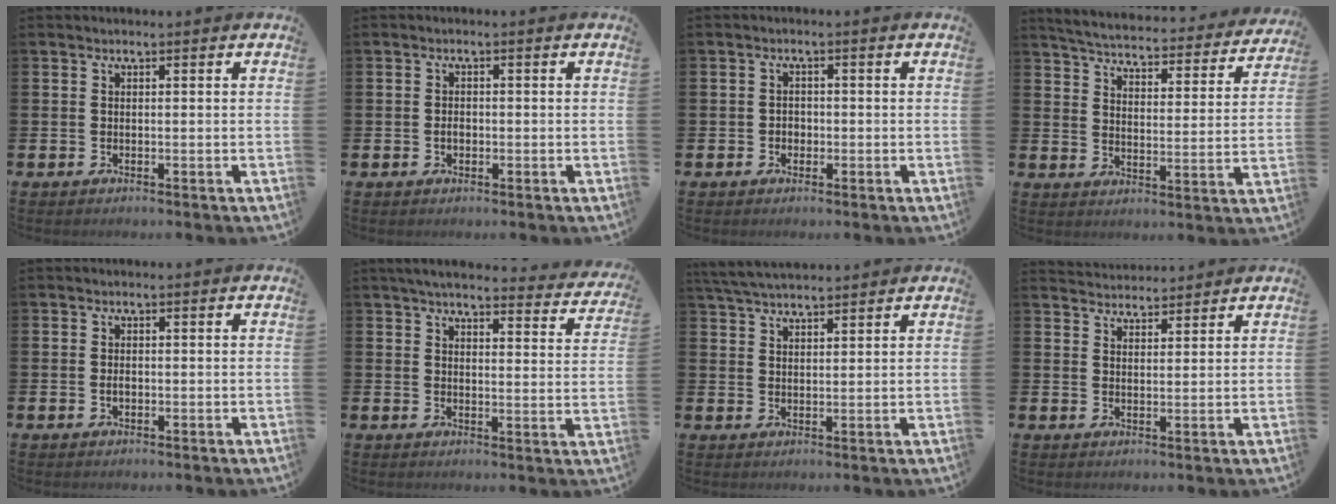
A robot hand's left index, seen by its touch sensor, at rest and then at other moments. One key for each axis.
{"total": 1.3, "fx": -0.3, "fy": 1.0, "fz": 0.9, "tx": -0.013, "ty": 0.003, "tz": -0.008}
{"total": 1.5, "fx": -0.3, "fy": 1.3, "fz": 0.5, "tx": -0.001, "ty": 0.002, "tz": -0.012}
{"total": 4.8, "fx": 4.7, "fy": 0.5, "fz": 1.1, "tx": -0.050, "ty": -0.038, "tz": 0.076}
{"total": 1.0, "fx": -0.1, "fy": 0.6, "fz": 0.7, "tx": -0.011, "ty": 0.003, "tz": -0.005}
{"total": 4.7, "fx": 4.4, "fy": 0.9, "fz": 1.4, "tx": -0.043, "ty": -0.024, "tz": 0.075}
{"total": 4.3, "fx": 4.1, "fy": 0.7, "fz": 1.0, "tx": -0.027, "ty": -0.015, "tz": 0.075}
{"total": 3.4, "fx": 3.3, "fy": 0.7, "fz": -0.2, "tx": -0.001, "ty": -0.017, "tz": 0.061}